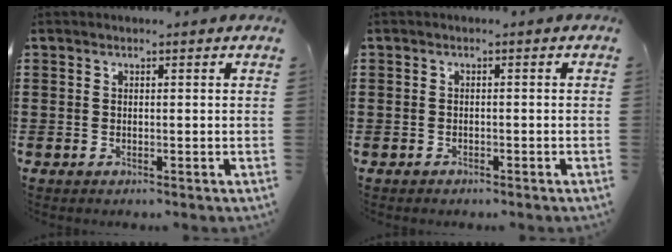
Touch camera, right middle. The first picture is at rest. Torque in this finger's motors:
{"motor_torque": [-1.09, 1.04, -1.05, -0.21]}